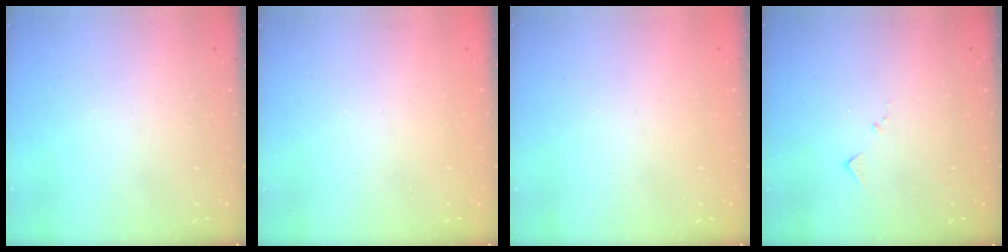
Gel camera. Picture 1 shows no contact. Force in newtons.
{"total": 1.0, "press": 0.9, "slide": 0.3}
{"total": 0.9, "press": 0.9, "slide": 0.1}
{"total": 7.2, "press": 7.1, "slide": 0.5}